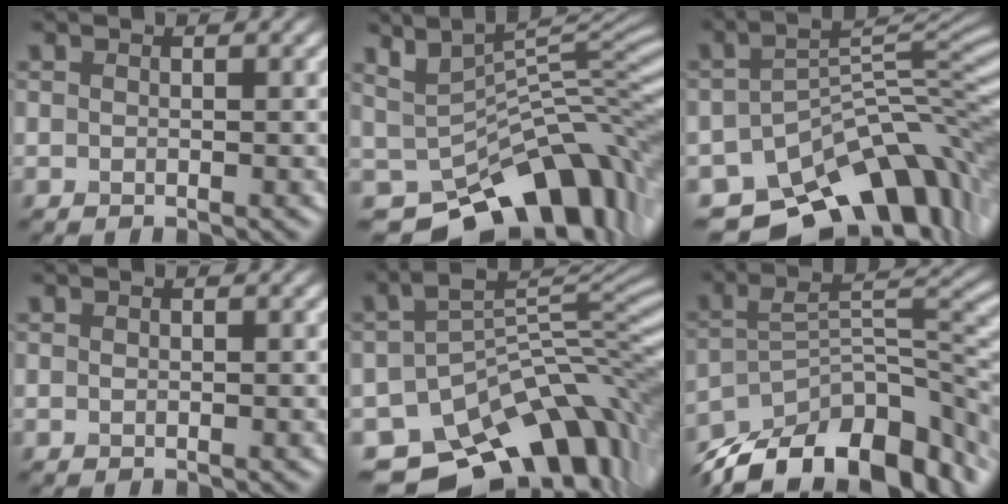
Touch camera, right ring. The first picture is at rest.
{"total": 10.6, "force": [-3.8, 5.7, 8.1], "torque": [-0.133, -0.007, -0.052]}
{"total": 13.0, "force": [-8.8, 6.2, 7.4], "torque": [-0.114, -0.013, -0.130]}
{"total": 0.0}
{"total": 13.8, "force": [-7.9, 7.3, 8.5], "torque": [-0.144, -0.006, -0.116]}
{"total": 13.6, "force": [-9.6, 5.4, 7.9], "torque": [-0.130, 0.008, -0.167]}